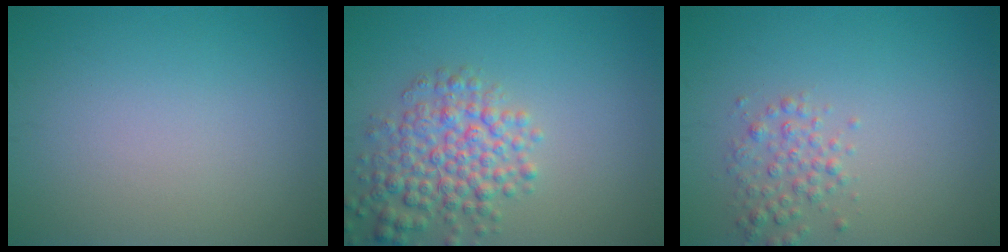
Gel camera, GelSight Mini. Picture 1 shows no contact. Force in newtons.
{"total": 5.0, "press": 5.0, "slide": 0.2}
{"total": 2.1, "press": 2.1, "slide": 0.0}